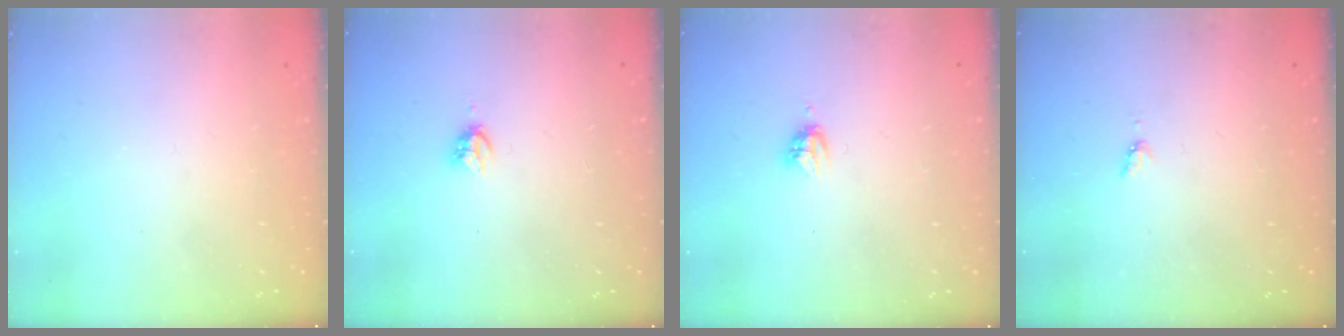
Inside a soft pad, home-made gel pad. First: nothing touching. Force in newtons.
{"total": 3.8, "press": 3.8, "slide": 0.1}
{"total": 3.9, "press": 3.8, "slide": 0.5}
{"total": 3.5, "press": 3.4, "slide": 0.4}